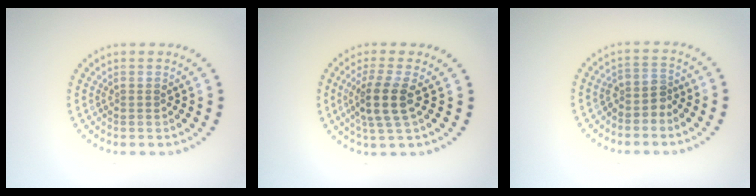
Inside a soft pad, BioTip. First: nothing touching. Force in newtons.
{"total": 3.5, "press": 2.8, "slide": 2.1}
{"total": 2.0, "press": 1.6, "slide": 1.2}